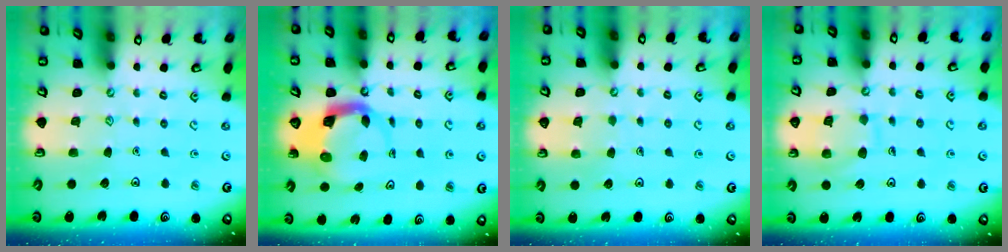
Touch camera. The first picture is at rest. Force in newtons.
{"total": 5.1, "press": 5.1, "slide": 0.5}
{"total": 3.9, "press": 3.9, "slide": 0.3}
{"total": 9.8, "press": 9.7, "slide": 0.9}